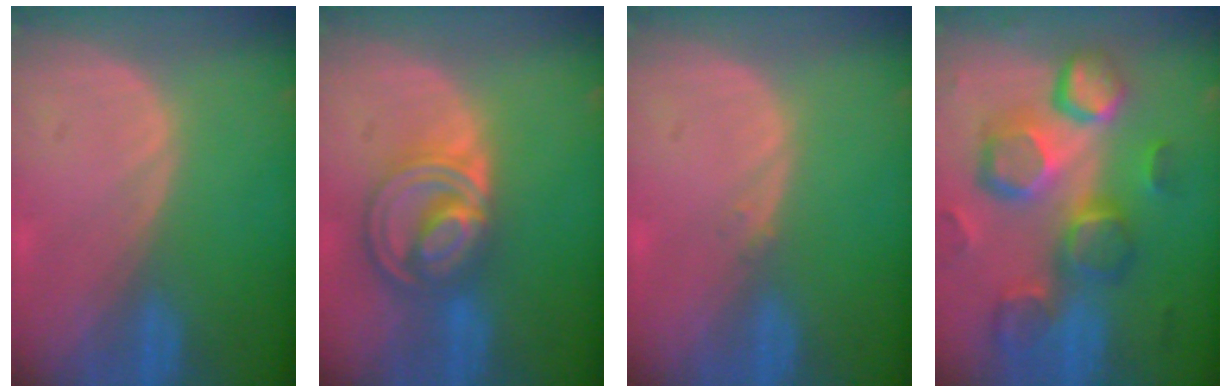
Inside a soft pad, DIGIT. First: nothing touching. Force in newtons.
{"total": 8.8, "press": 7.4, "slide": 4.6}
{"total": 0.6, "press": 0.5, "slide": 0.3}
{"total": 13.0, "press": 11.4, "slide": 6.3}